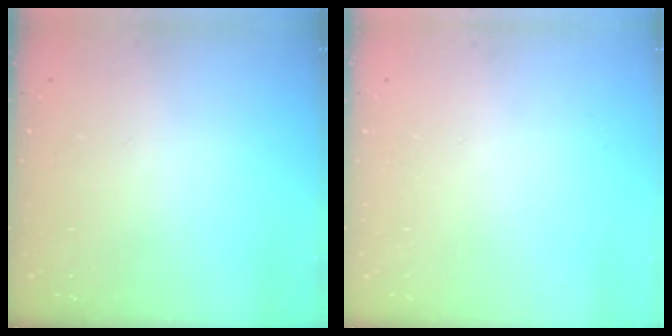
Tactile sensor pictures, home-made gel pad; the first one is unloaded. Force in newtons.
{"total": 0.0}